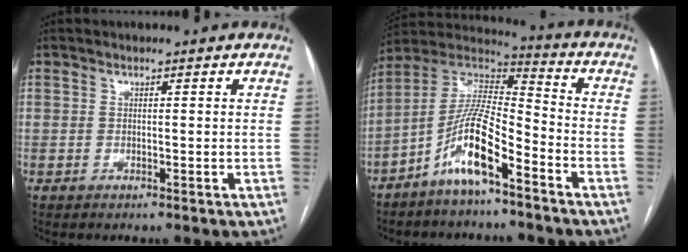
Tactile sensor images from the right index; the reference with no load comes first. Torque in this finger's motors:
{"motor_torque": [1.13, -1.01, 0.36, 0.04]}